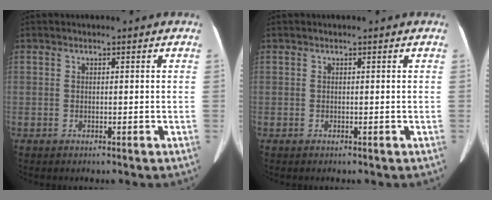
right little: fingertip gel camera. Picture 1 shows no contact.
{"total": 0.0}